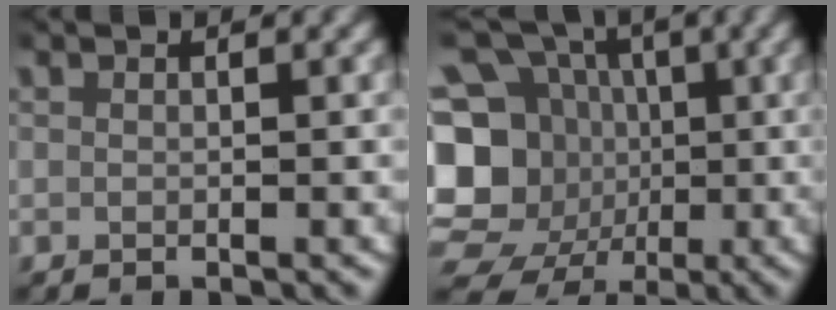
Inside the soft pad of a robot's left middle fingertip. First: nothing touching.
{"total": 14.0, "force": [-1.2, 12.5, 6.3], "torque": [-0.146, -0.050, -0.018]}